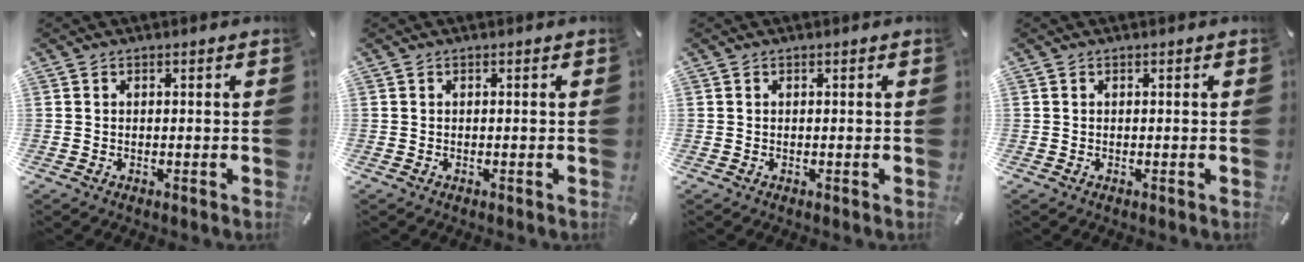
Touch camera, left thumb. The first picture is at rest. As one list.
[{"total": 0.0}, {"total": 0.0}, {"total": 0.0}]